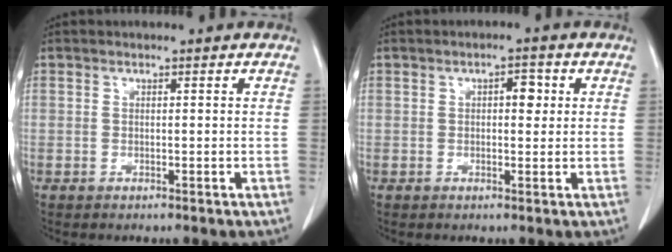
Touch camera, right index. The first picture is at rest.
{"total": 2.5, "force": [0.6, 1.2, 2.2], "torque": [-0.031, 0.008, 0.007]}